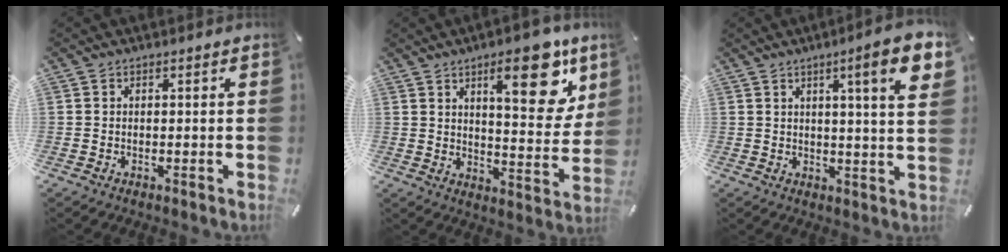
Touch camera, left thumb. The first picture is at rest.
{"total": 17.5, "force": [9.4, 6.7, 13.1], "torque": [-0.156, -0.053, 0.142]}
{"total": 11.4, "force": [4.9, 1.3, 10.2], "torque": [-0.149, -0.019, 0.070]}